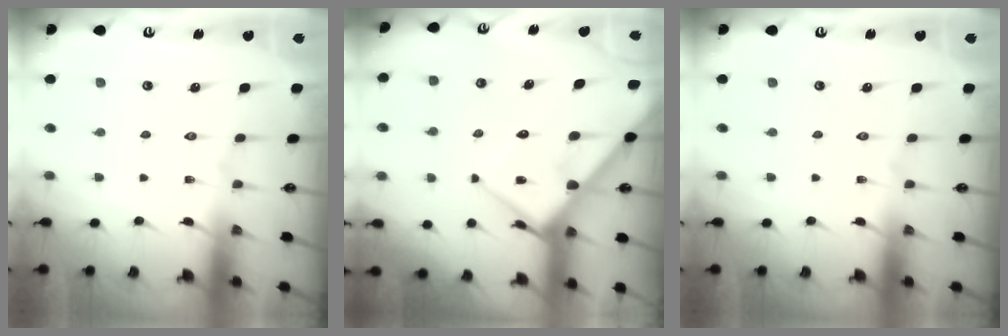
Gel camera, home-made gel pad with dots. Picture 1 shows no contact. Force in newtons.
{"total": 9.1, "press": 9.1, "slide": 0.8}
{"total": 0.0}